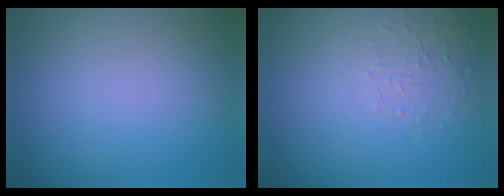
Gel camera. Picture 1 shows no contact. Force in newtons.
{"total": 1.6, "press": 0.3, "slide": 1.6}